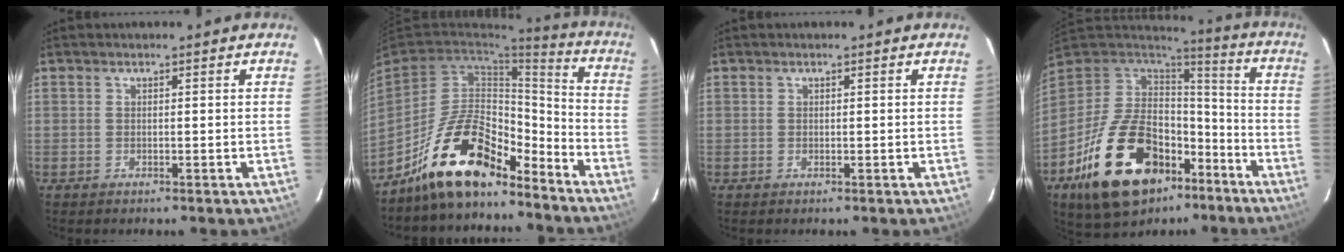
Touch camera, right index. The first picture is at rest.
{"total": 16.9, "force": [-13.0, 6.1, 8.9], "torque": [-0.175, 0.022, -0.224]}
{"total": 0.0}
{"total": 26.9, "force": [-14.0, 14.7, 17.6], "torque": [-0.340, -0.010, -0.212]}